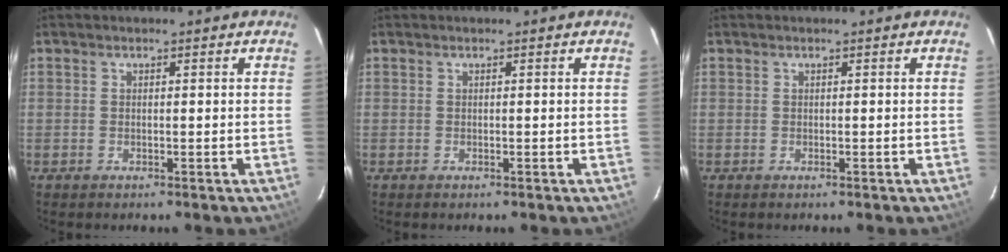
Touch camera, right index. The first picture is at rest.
{"total": 0.0}
{"total": 0.0}